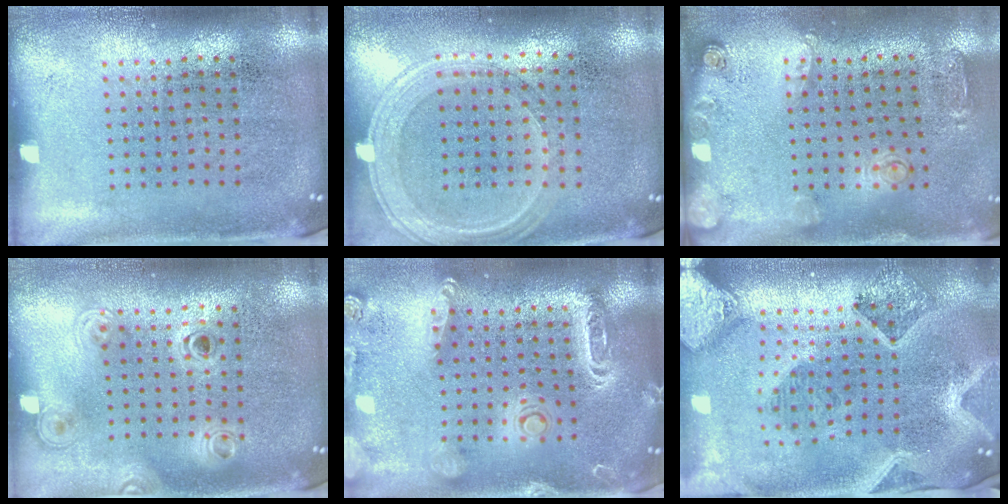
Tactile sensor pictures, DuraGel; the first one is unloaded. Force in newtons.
{"total": 1.3, "press": 1.2, "slide": 0.3}
{"total": 1.8, "press": 1.4, "slide": 1.1}
{"total": 1.2, "press": 1.1, "slide": 0.6}
{"total": 2.1, "press": 1.9, "slide": 0.9}
{"total": 3.0, "press": 2.6, "slide": 1.5}